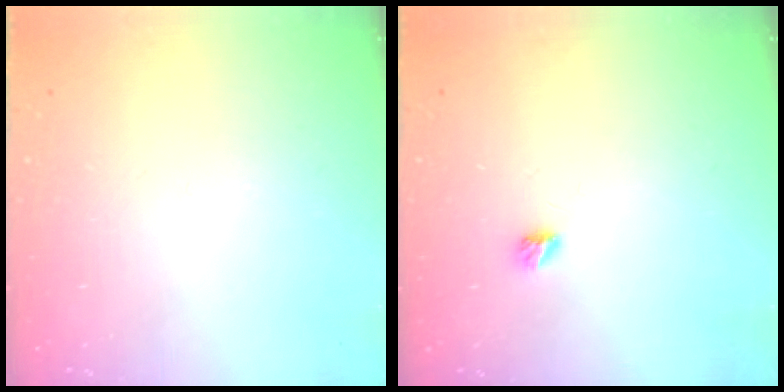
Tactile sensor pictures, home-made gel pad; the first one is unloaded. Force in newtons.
{"total": 3.3, "press": 3.3, "slide": 0.4}